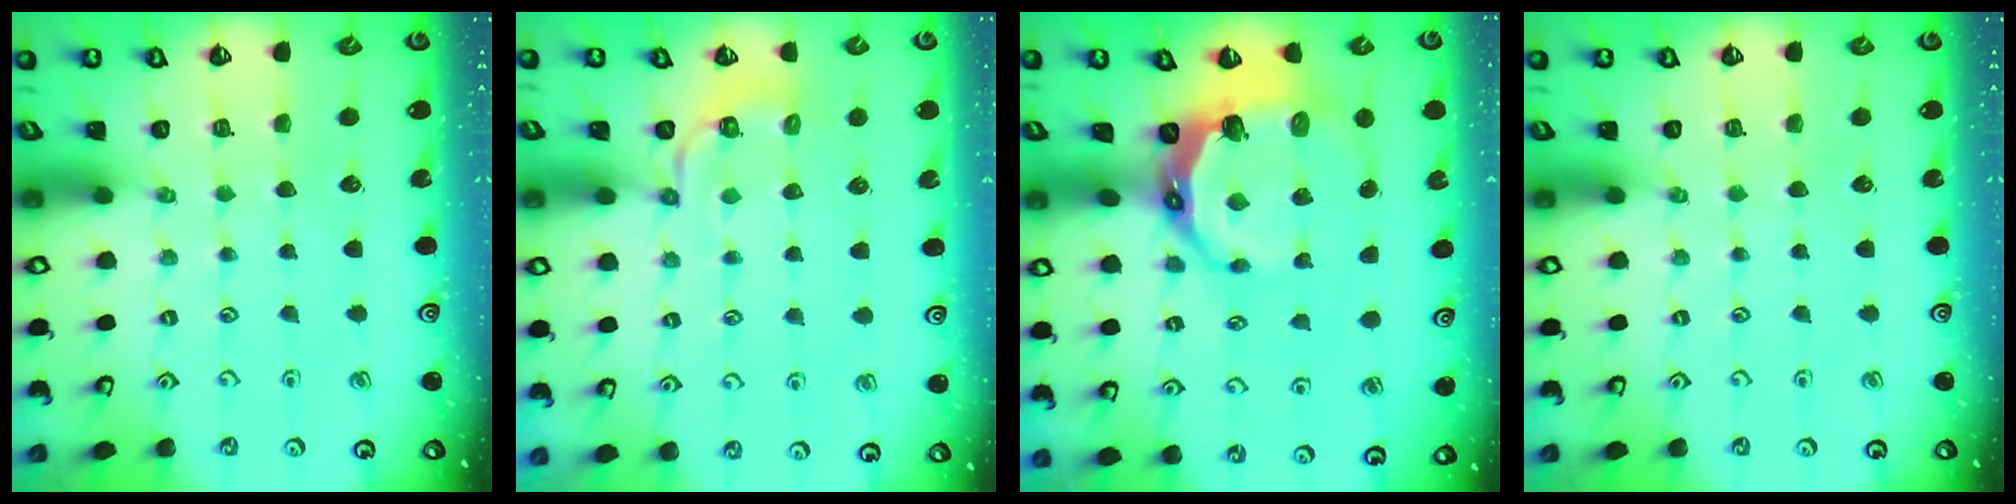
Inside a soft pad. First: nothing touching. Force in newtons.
{"total": 4.2, "press": 3.9, "slide": 1.6}
{"total": 11.7, "press": 10.6, "slide": 4.9}
{"total": 0.0}